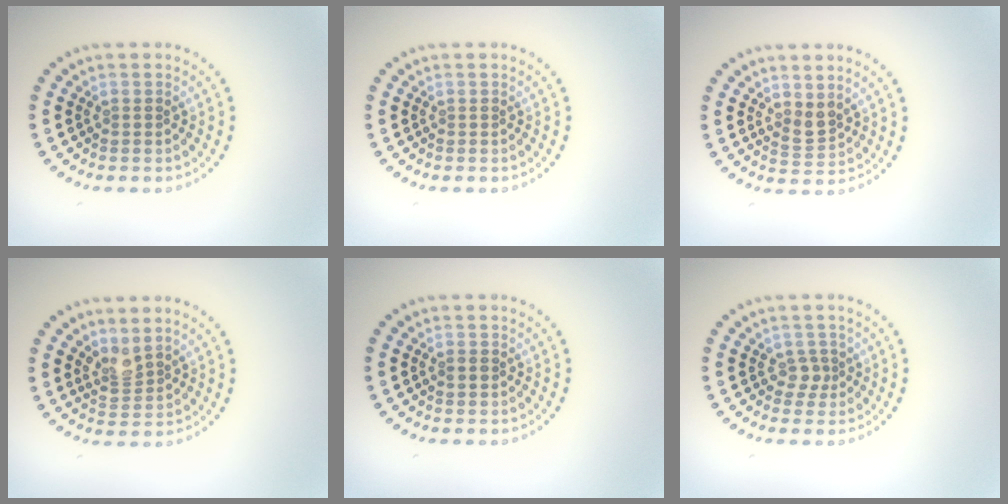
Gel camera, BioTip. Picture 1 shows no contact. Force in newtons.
{"total": 0.0}
{"total": 1.7, "press": 1.4, "slide": 1.0}
{"total": 2.1, "press": 1.5, "slide": 1.4}
{"total": 1.2, "press": 1.2, "slide": 0.2}
{"total": 1.3, "press": 1.1, "slide": 0.8}